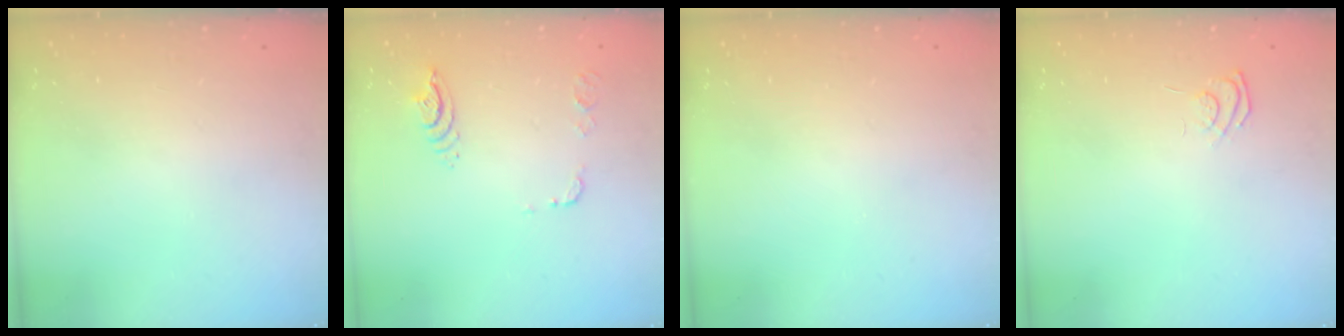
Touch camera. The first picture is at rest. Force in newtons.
{"total": 9.4, "press": 9.4, "slide": 1.1}
{"total": 0.0}
{"total": 6.1, "press": 5.9, "slide": 1.4}